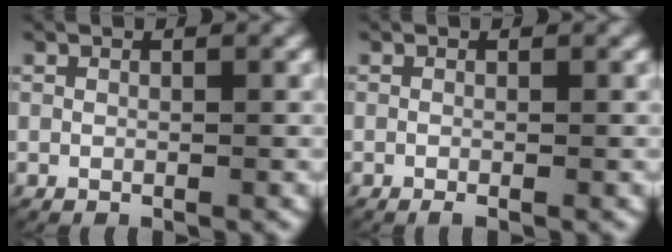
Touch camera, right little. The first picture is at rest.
{"total": 0.7, "force": [-0.5, 0.1, 0.5], "torque": [-0.009, -0.003, -0.007]}